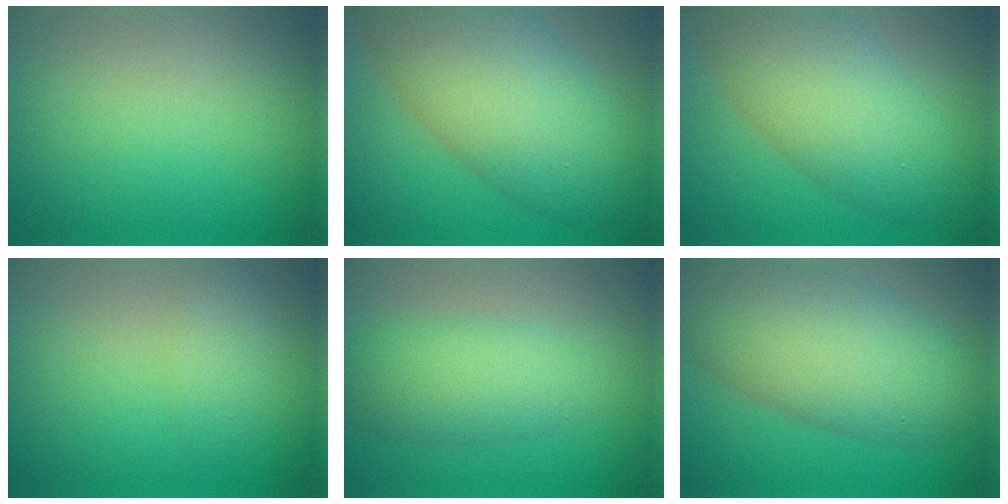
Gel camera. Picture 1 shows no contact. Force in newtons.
{"total": 10.1, "press": 10.1, "slide": 0.2}
{"total": 8.1, "press": 8.1, "slide": 0.3}
{"total": 1.9, "press": 1.9, "slide": 0.1}
{"total": 4.4, "press": 4.4, "slide": 0.1}
{"total": 9.9, "press": 9.9, "slide": 0.6}